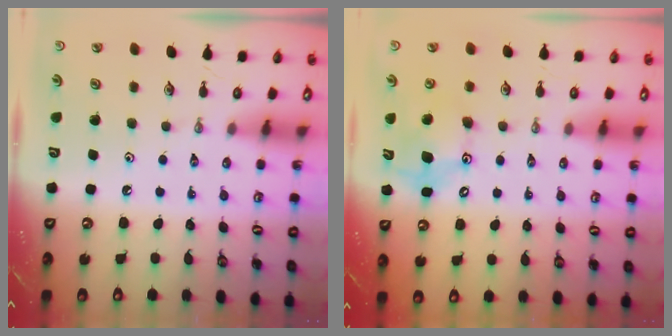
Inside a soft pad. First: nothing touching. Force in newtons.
{"total": 11.6, "press": 11.2, "slide": 2.8}